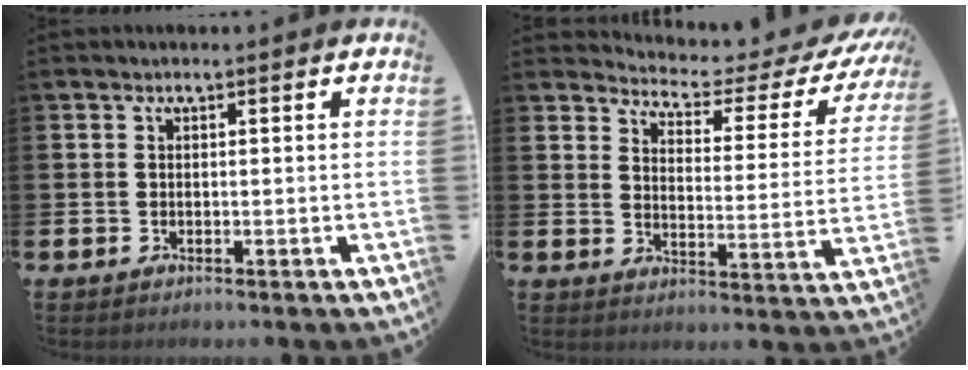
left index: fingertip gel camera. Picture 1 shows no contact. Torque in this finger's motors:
{"motor_torque": [1.18, -0.95, 0.12, 0.03]}